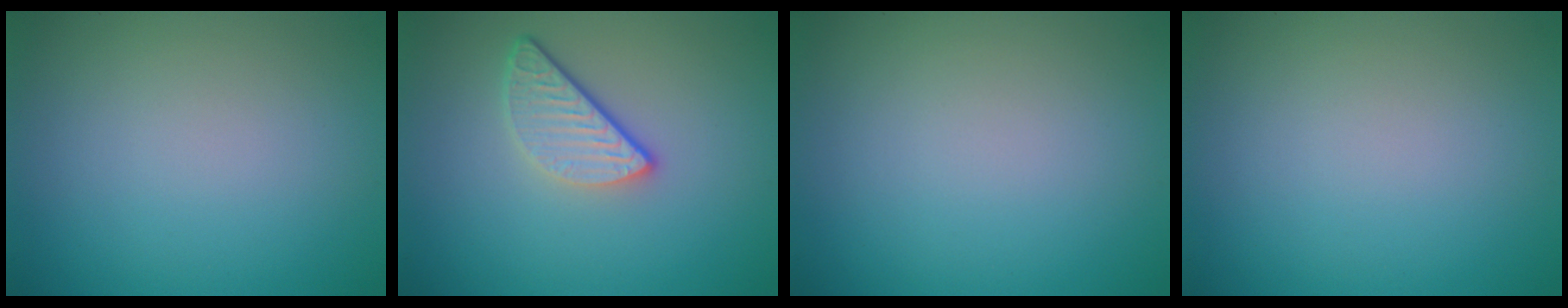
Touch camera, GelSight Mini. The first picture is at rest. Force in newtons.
{"total": 3.3, "press": 2.6, "slide": 2.0}
{"total": 0.0}
{"total": 0.0}